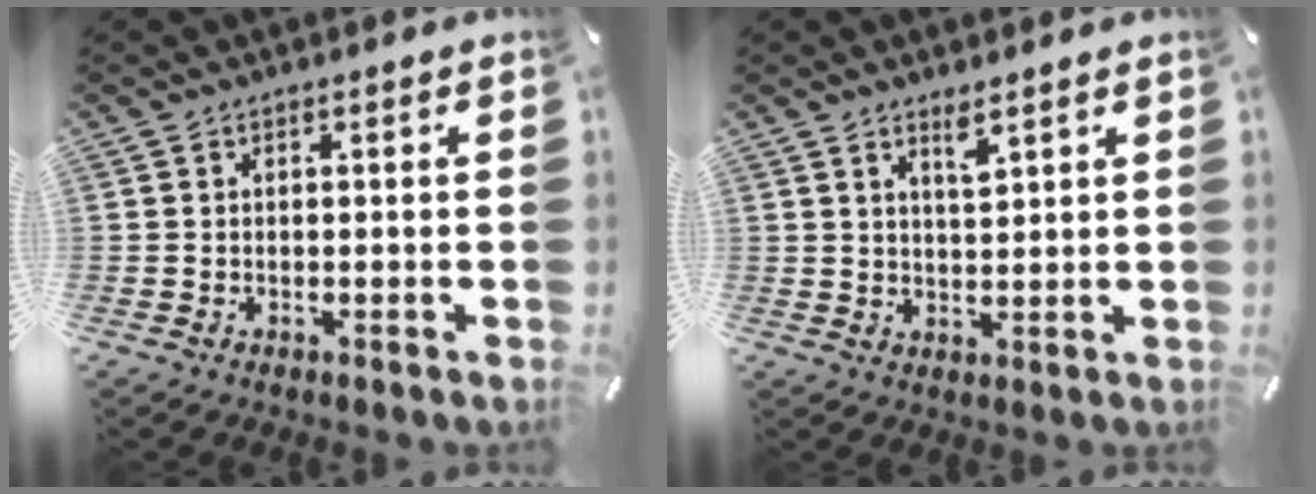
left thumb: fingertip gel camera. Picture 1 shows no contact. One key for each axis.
{"total": 3.5, "fx": 2.7, "fy": 0.6, "fz": 2.2, "tx": -0.041, "ty": -0.010, "tz": 0.047}